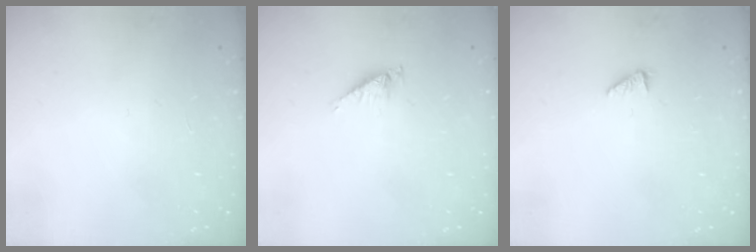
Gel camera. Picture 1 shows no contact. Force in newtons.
{"total": 2.7, "press": 2.7, "slide": 0.3}
{"total": 1.2, "press": 1.1, "slide": 0.2}